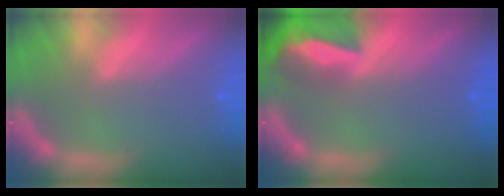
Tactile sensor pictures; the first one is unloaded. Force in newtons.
{"total": 8.5}